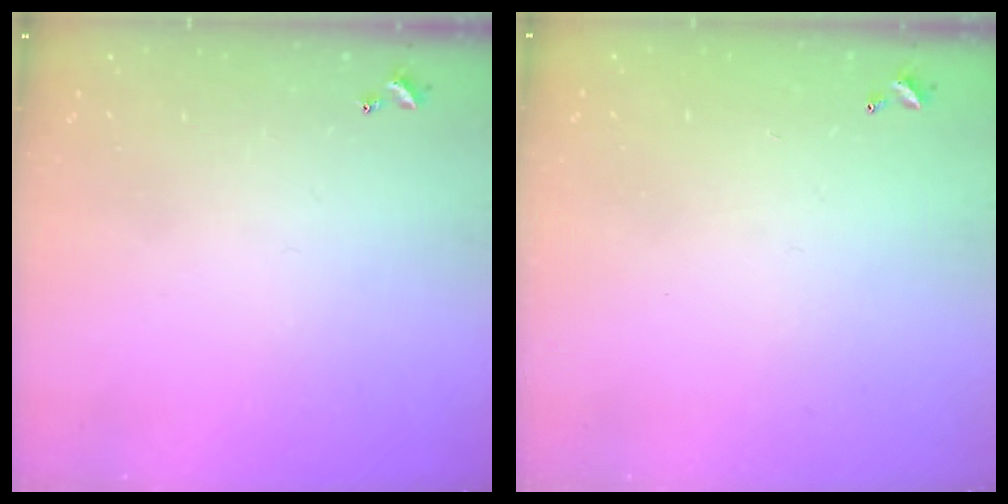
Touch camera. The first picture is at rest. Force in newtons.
{"total": 2.9, "press": 2.9, "slide": 0.1}